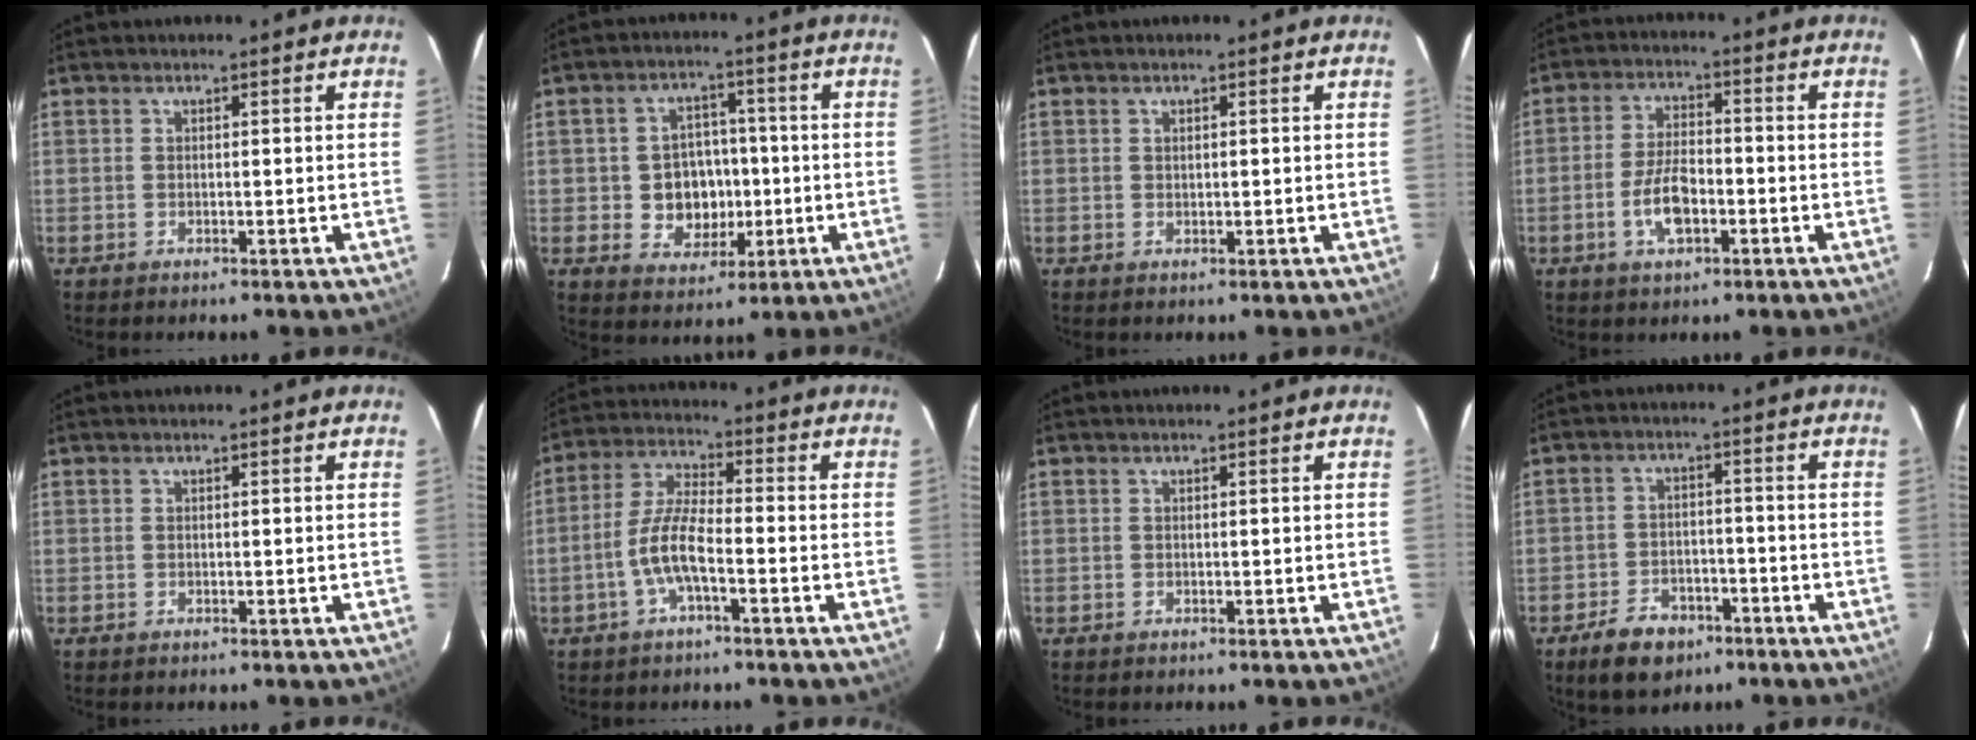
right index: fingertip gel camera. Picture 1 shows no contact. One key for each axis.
{"total": 8.8, "fx": -1.2, "fy": 7.8, "fz": 3.8, "tx": -0.086, "ty": 0.015, "tz": -0.005}
{"total": 0.6, "fx": 0.2, "fy": 0.4, "fz": 0.4, "tx": -0.006, "ty": 0.003, "tz": 0.006}
{"total": 7.5, "fx": -2.8, "fy": 3.4, "fz": 6.1, "tx": -0.125, "ty": 0.003, "tz": -0.049}
{"total": 0.0}
{"total": 7.4, "fx": -3.0, "fy": 1.7, "fz": 6.6, "tx": -0.141, "ty": 0.006, "tz": -0.059}
{"total": 0.0}
{"total": 9.0, "fx": -5.9, "fy": 5.4, "fz": 4.1, "tx": -0.104, "ty": 0.011, "tz": -0.085}